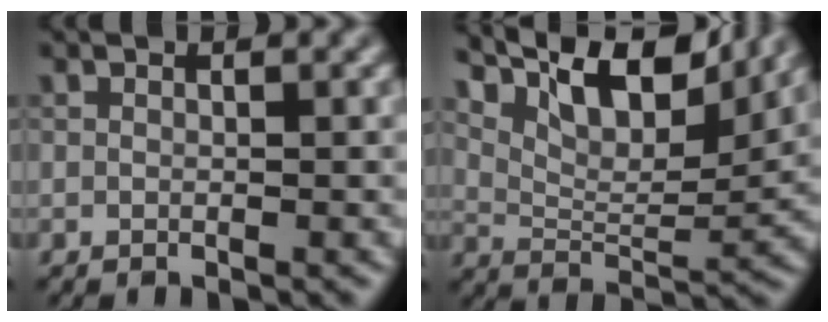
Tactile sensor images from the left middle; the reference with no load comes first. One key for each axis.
{"total": 10.0, "fx": 7.3, "fy": 3.2, "fz": 6.0, "tx": -0.112, "ty": 0.011, "tz": 0.120}